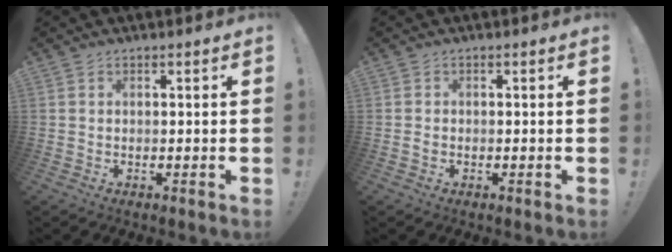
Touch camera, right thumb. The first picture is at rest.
{"total": 1.2, "force": [-0.6, 0.7, 0.7], "torque": [-0.019, 0.006, -0.010]}